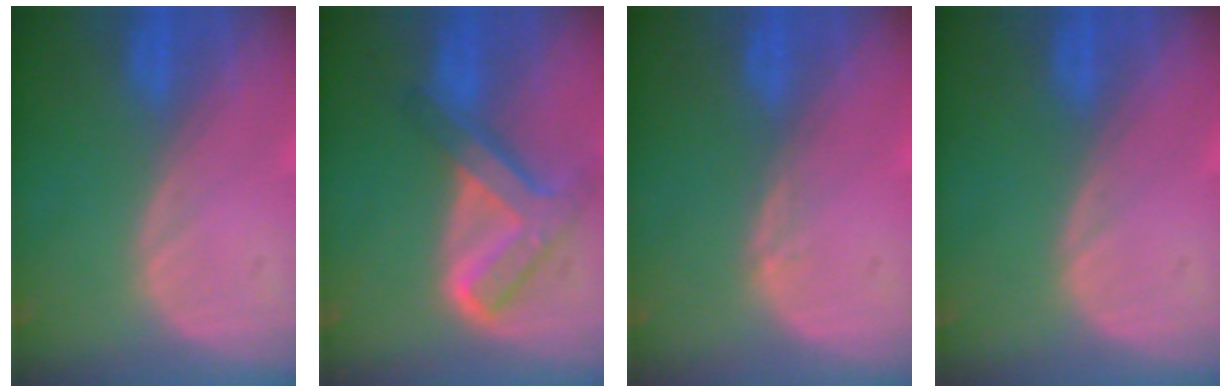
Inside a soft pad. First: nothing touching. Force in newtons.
{"total": 7.8, "press": 6.6, "slide": 4.2}
{"total": 0.6, "press": 0.4, "slide": 0.4}
{"total": 0.0}